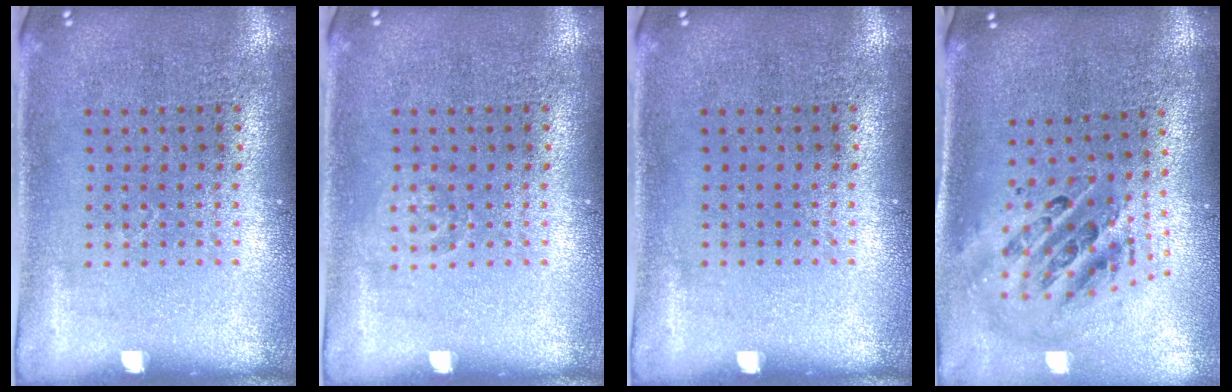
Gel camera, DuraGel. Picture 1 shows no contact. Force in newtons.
{"total": 0.7, "press": 0.7, "slide": 0.2}
{"total": 0.0}
{"total": 1.6, "press": 1.4, "slide": 0.8}